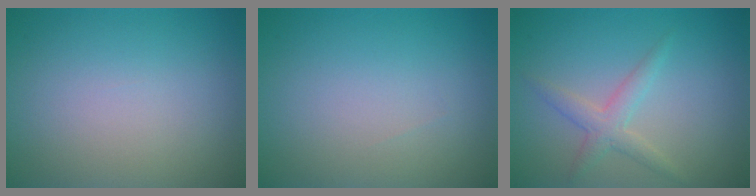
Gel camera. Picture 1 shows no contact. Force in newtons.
{"total": 0.0}
{"total": 2.2, "press": 2.2, "slide": 0.1}